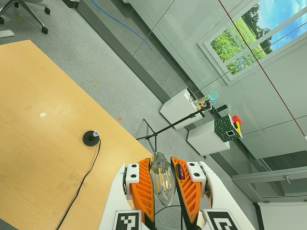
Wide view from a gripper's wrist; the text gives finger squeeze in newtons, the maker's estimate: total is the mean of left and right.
{"total": 24.2, "left": 25.3, "right": 23.1}